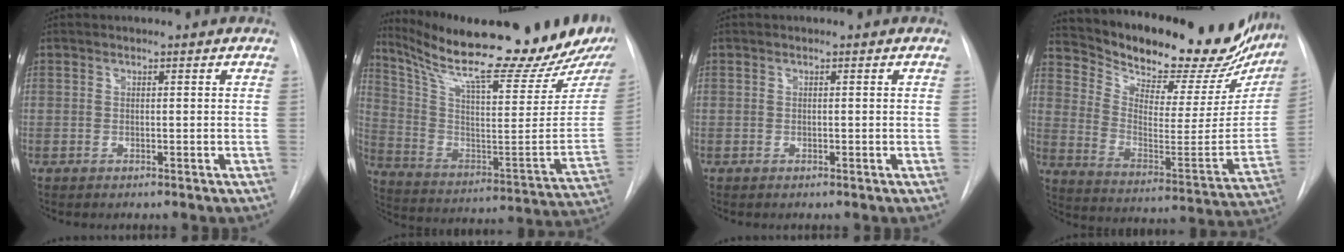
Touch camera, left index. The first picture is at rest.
{"total": 28.6, "force": [23.6, 1.7, 16.1], "torque": [-0.270, -0.077, 0.341]}
{"total": 0.0}
{"total": 28.3, "force": [25.0, 7.6, 10.7], "torque": [-0.167, -0.056, 0.340]}